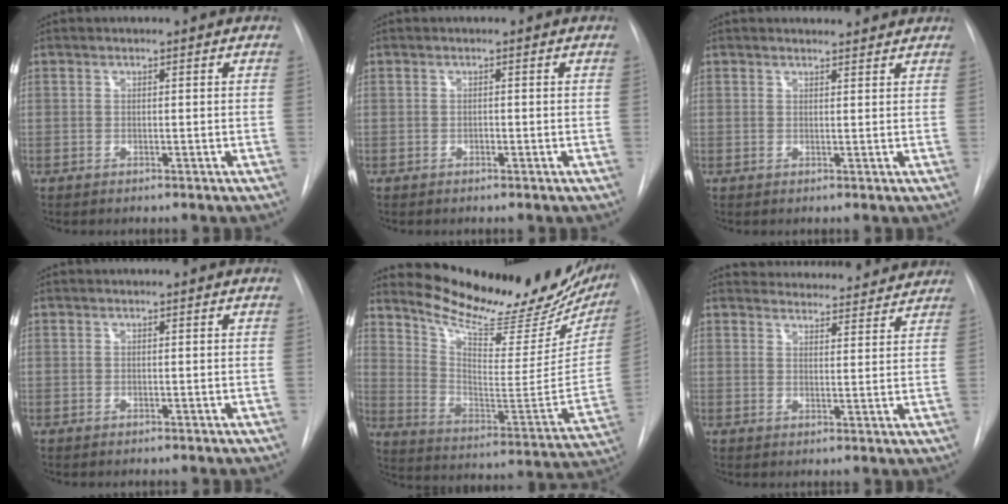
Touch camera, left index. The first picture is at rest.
{"total": 0.0}
{"total": 4.9, "force": [4.7, 0.9, 0.8], "torque": [-0.010, 0.013, 0.051]}
{"total": 0.0}
{"total": 26.4, "force": [22.8, 6.7, 11.5], "torque": [-0.178, -0.072, 0.307]}
{"total": 13.9, "force": [13.5, 3.0, 1.6], "torque": [-0.002, 0.006, 0.157]}